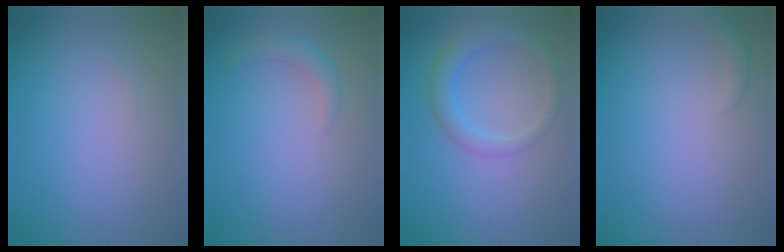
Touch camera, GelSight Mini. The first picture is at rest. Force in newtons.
{"total": 1.6, "press": 1.6, "slide": 0.1}
{"total": 3.1, "press": 3.1, "slide": 0.2}
{"total": 1.1, "press": 1.1, "slide": 0.1}